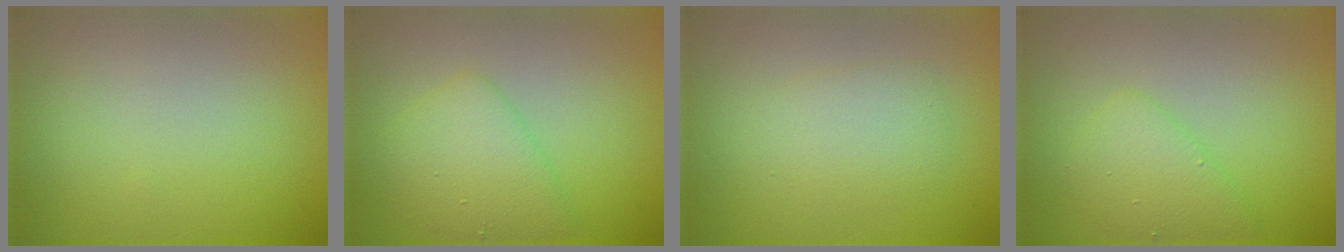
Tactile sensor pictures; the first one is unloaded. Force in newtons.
{"total": 3.7, "press": 3.7, "slide": 0.2}
{"total": 2.4, "press": 2.4, "slide": 0.1}
{"total": 2.7, "press": 2.7, "slide": 0.3}